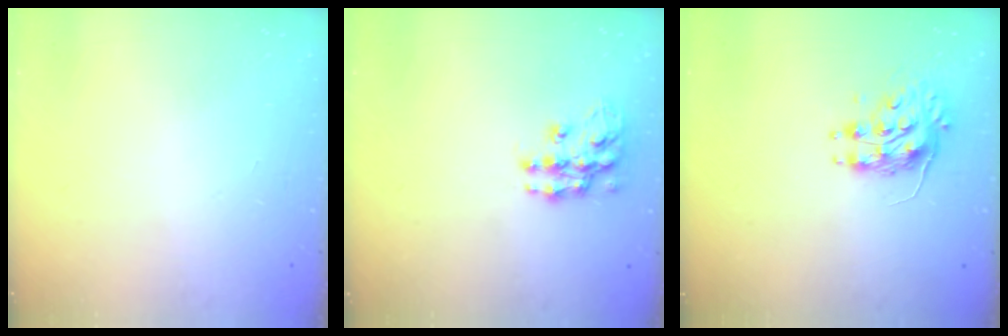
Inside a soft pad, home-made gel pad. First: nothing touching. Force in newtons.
{"total": 11.8, "press": 11.7, "slide": 0.6}
{"total": 8.1, "press": 8.1, "slide": 0.1}